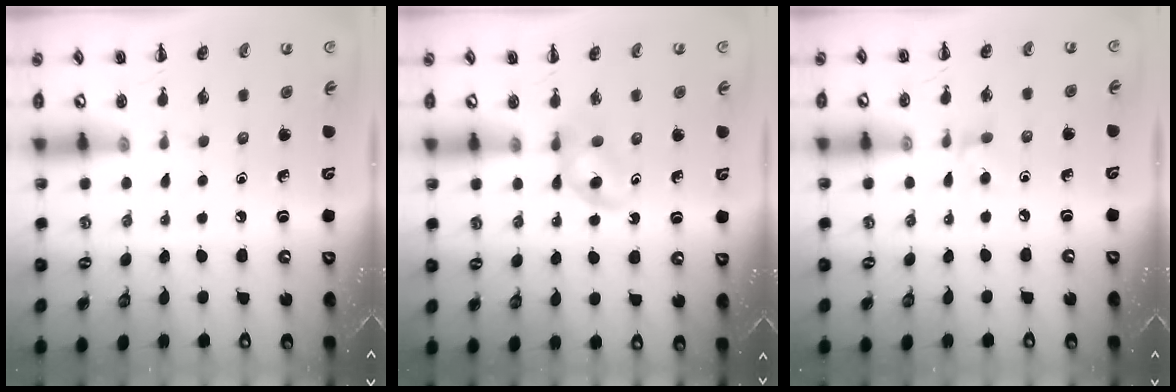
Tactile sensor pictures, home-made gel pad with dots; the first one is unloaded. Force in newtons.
{"total": 3.5, "press": 3.1, "slide": 1.6}
{"total": 5.4, "press": 5.0, "slide": 2.1}